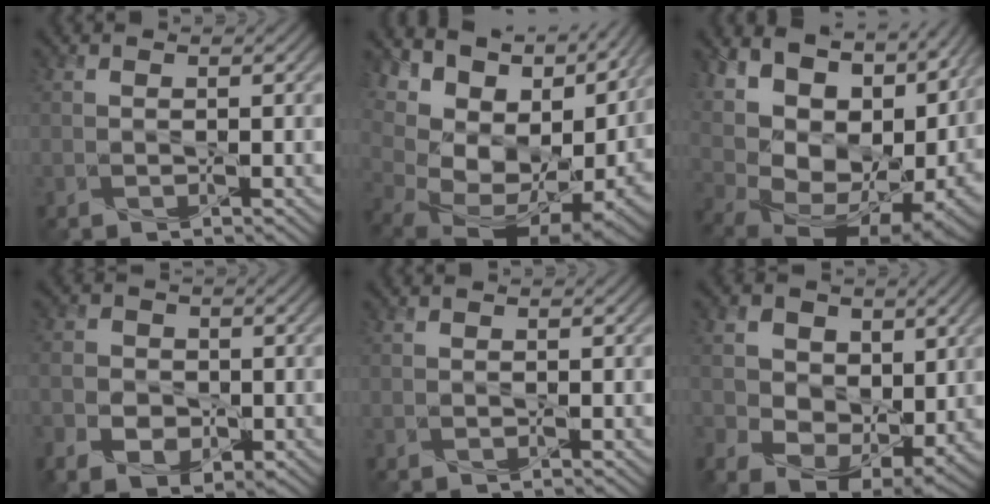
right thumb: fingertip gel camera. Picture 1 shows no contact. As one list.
[{"total": 18.2, "force": [4.9, 12.1, 12.6], "torque": [-0.217, 0.023, 0.136]}, {"total": 20.3, "force": [5.2, 13.5, 14.2], "torque": [-0.247, 0.026, 0.131]}, {"total": 4.3, "force": [-1.9, 3.3, 1.8], "torque": [-0.034, -0.009, -0.046]}, {"total": 0.0}, {"total": 7.5, "force": [1.6, 5.9, 4.4], "torque": [-0.115, -0.014, 0.023]}]